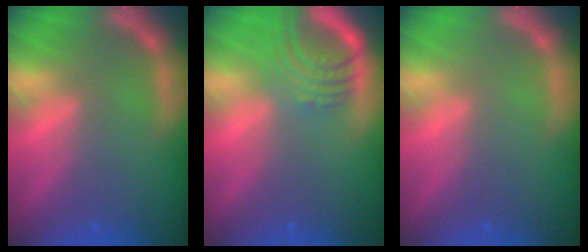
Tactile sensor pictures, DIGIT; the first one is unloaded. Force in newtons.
{"total": 6.1}
{"total": 0.0}